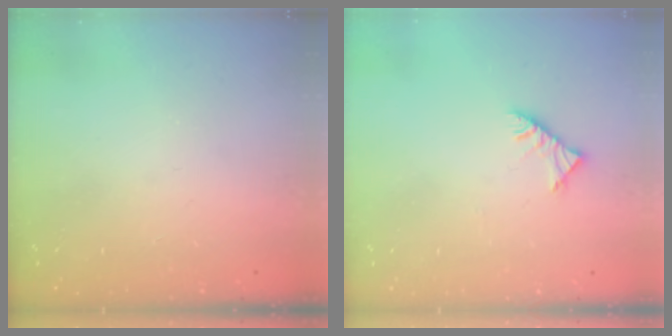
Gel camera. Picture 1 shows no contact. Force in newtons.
{"total": 3.4, "press": 3.3, "slide": 0.8}